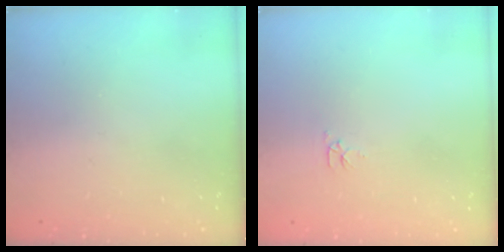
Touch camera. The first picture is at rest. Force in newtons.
{"total": 2.8, "press": 2.7, "slide": 0.4}